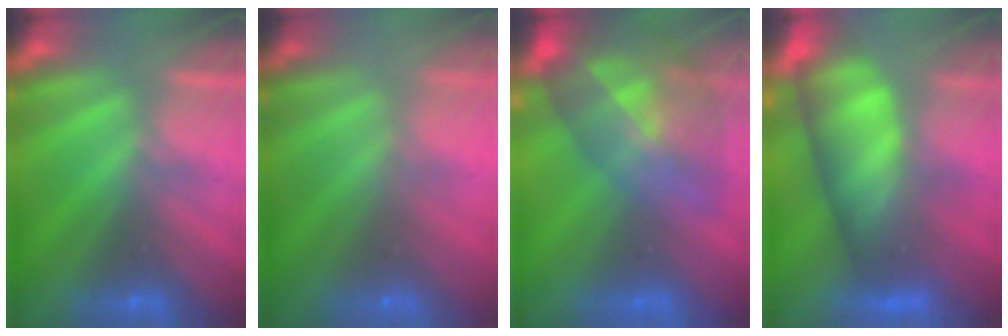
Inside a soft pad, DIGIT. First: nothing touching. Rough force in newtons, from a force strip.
{"total": 9.0}
{"total": 9.0}
{"total": 7.3}